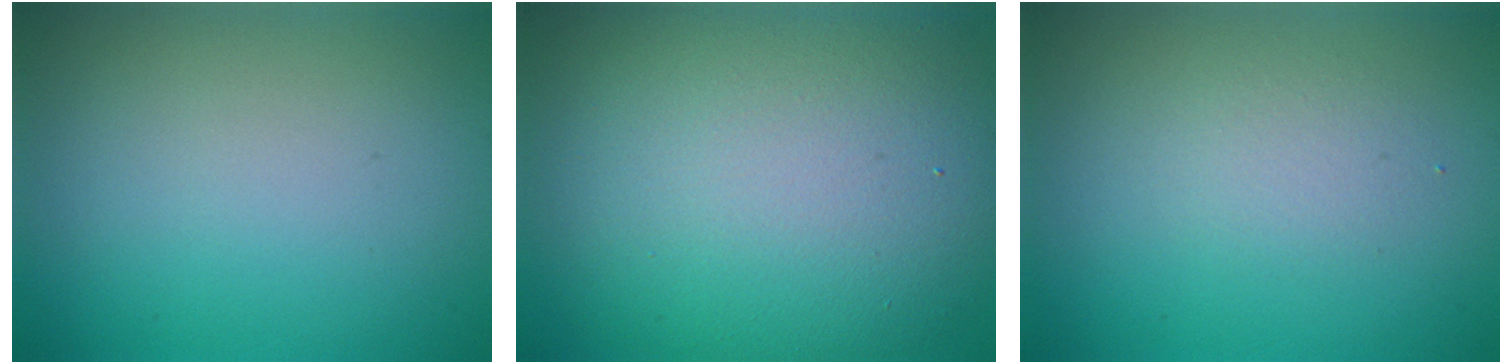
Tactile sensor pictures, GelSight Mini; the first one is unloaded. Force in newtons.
{"total": 15.2, "press": 15.1, "slide": 1.0}
{"total": 1.5, "press": 1.5, "slide": 0.1}